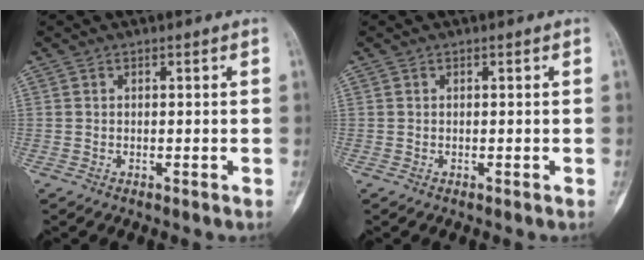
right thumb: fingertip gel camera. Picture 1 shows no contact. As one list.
[{"total": 0.0}]